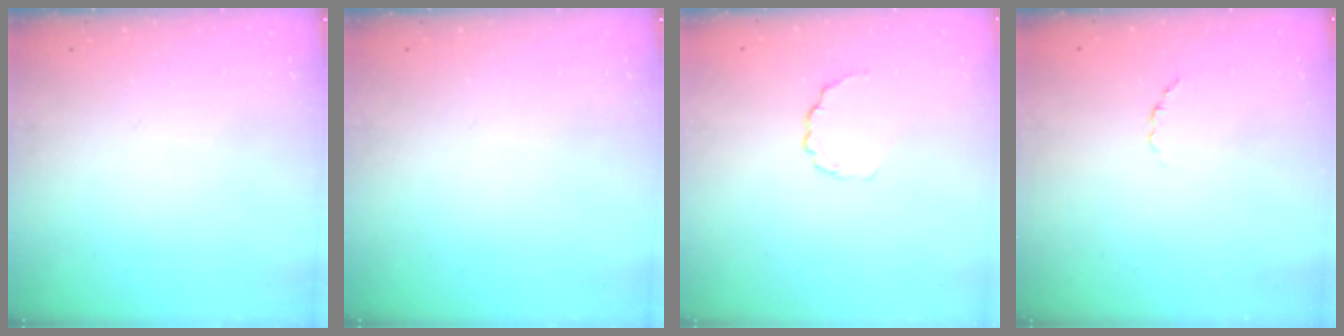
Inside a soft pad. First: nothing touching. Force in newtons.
{"total": 0.0}
{"total": 3.4, "press": 3.2, "slide": 1.2}
{"total": 2.2, "press": 2.0, "slide": 0.8}